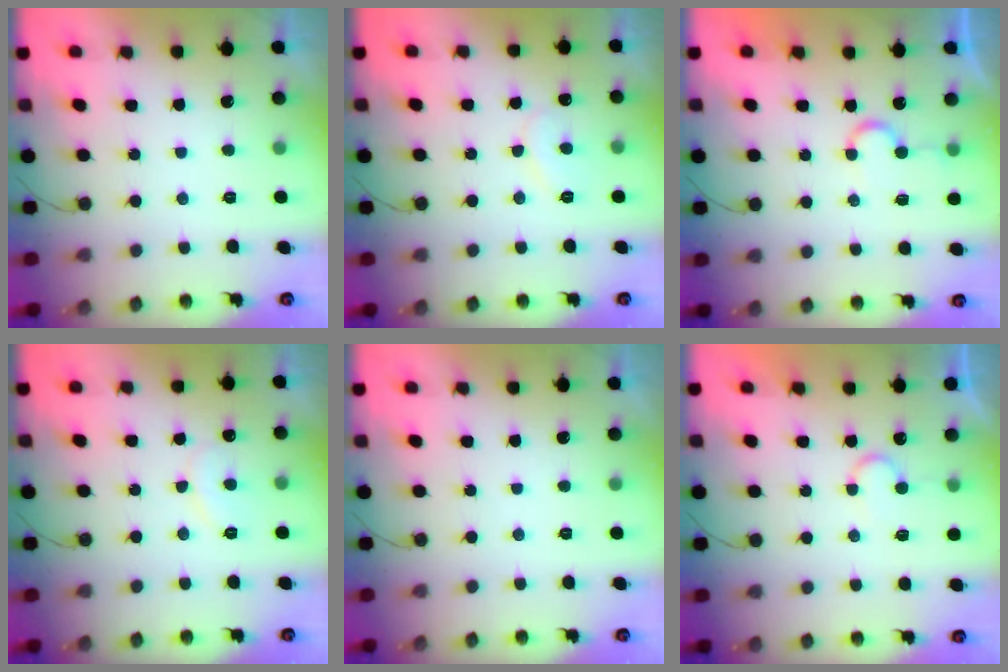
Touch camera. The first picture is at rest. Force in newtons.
{"total": 6.9, "press": 6.9, "slide": 0.2}
{"total": 6.9, "press": 6.9, "slide": 0.6}
{"total": 8.5, "press": 8.4, "slide": 0.6}
{"total": 0.0}
{"total": 7.0, "press": 6.9, "slide": 0.6}